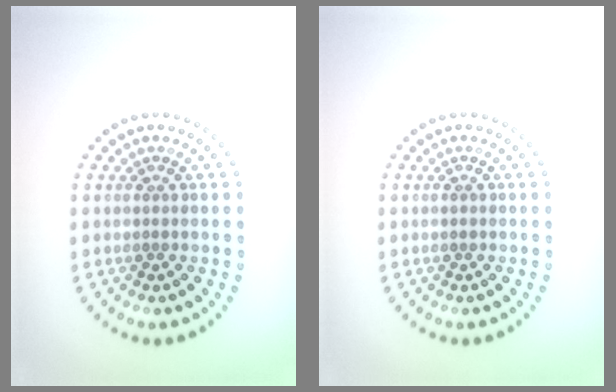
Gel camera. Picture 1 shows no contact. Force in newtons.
{"total": 0.5, "press": 0.5, "slide": 0.2}